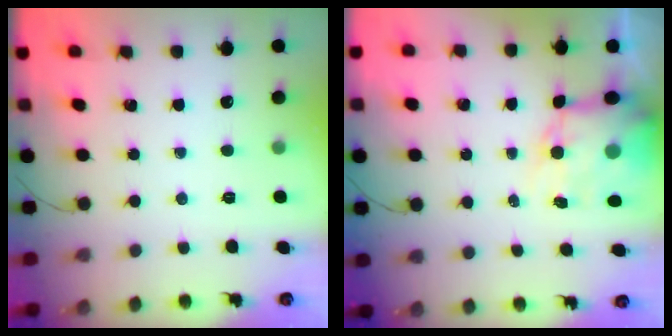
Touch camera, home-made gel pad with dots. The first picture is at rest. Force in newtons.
{"total": 9.3, "press": 8.7, "slide": 3.2}